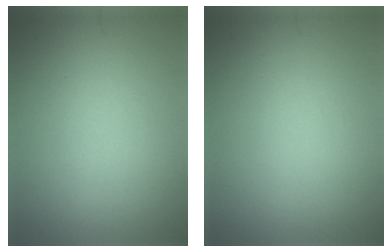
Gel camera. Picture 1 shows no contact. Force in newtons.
{"total": 0.0}